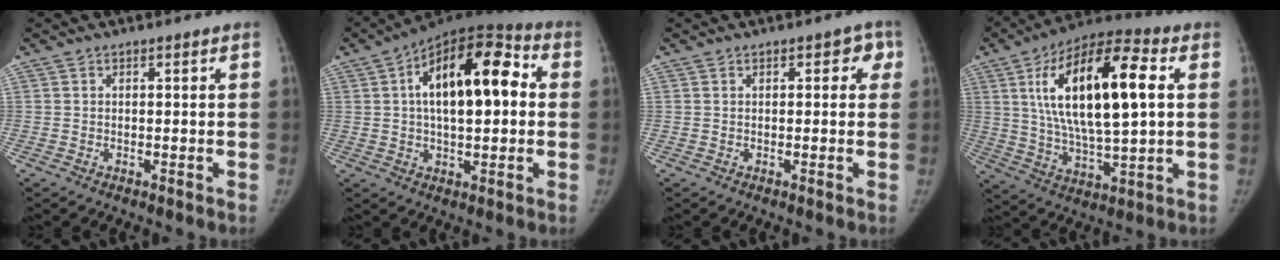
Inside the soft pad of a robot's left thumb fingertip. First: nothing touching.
{"total": 19.3, "force": [3.0, 9.2, 16.7], "torque": [-0.235, 0.032, 0.035]}
{"total": 2.3, "force": [0.8, 1.5, 1.6], "torque": [0.010, 0.004, -0.001]}
{"total": 22.6, "force": [5.0, 8.2, 20.5], "torque": [-0.356, 0.002, 0.079]}